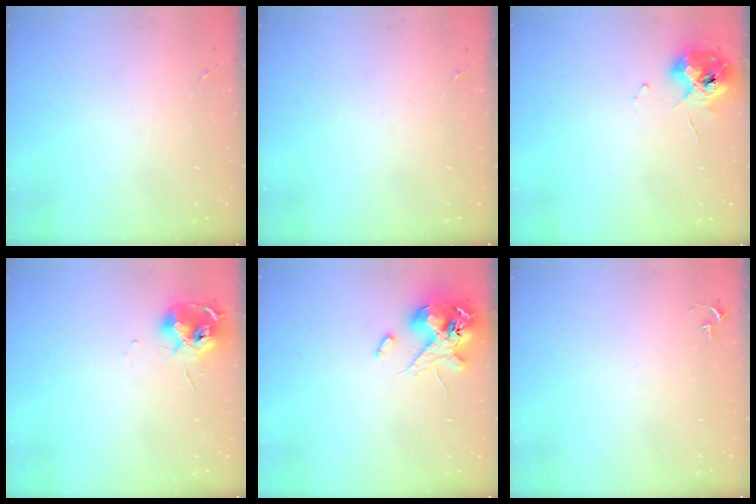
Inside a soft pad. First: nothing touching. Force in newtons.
{"total": 0.0}
{"total": 11.0, "press": 11.0, "slide": 1.1}
{"total": 12.0, "press": 11.9, "slide": 1.3}
{"total": 13.4, "press": 13.2, "slide": 2.3}
{"total": 2.7, "press": 2.7, "slide": 0.3}